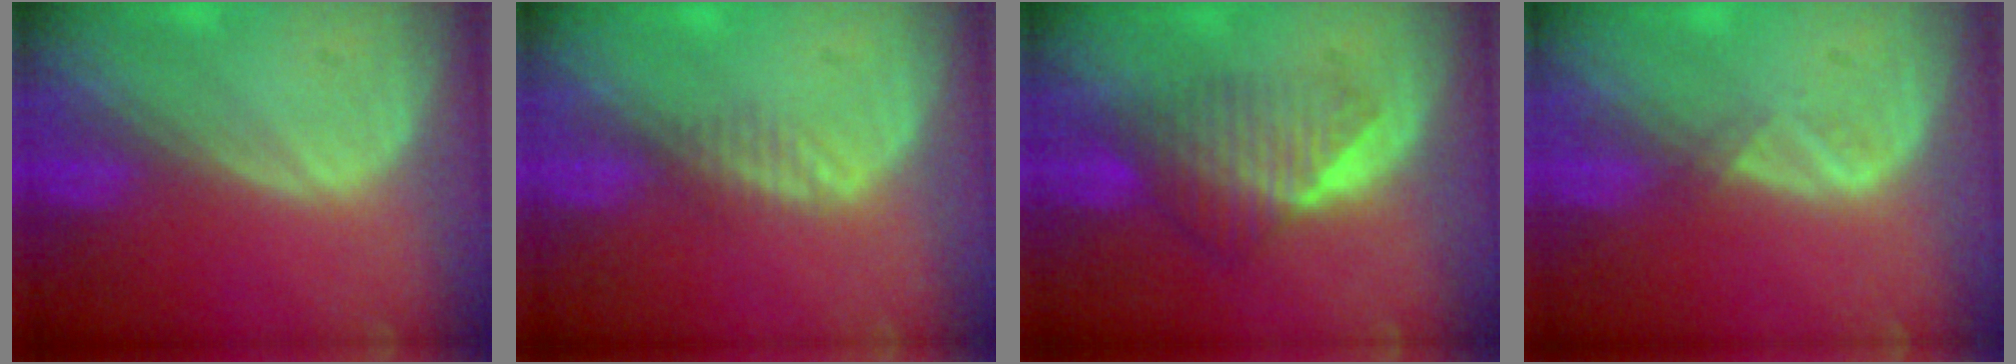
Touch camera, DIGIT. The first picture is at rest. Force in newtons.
{"total": 1.7, "press": 1.4, "slide": 1.0}
{"total": 6.7, "press": 6.1, "slide": 2.8}
{"total": 1.3, "press": 1.2, "slide": 0.7}